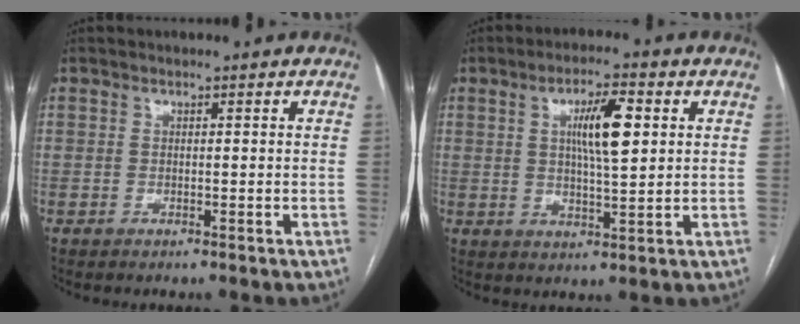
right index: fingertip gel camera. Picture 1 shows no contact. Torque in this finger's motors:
{"motor_torque": [0.66, 0.30, 0.33, 0.10]}